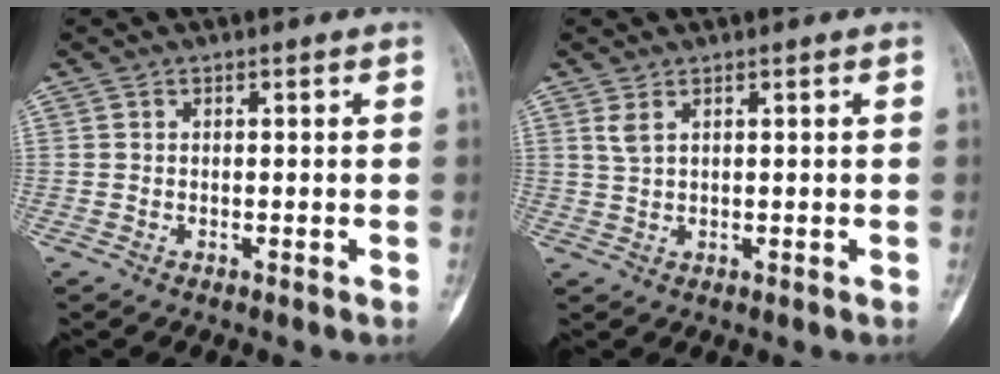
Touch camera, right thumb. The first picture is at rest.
{"total": 2.0, "force": [1.2, 0.7, 1.5], "torque": [-0.038, 0.003, 0.033]}